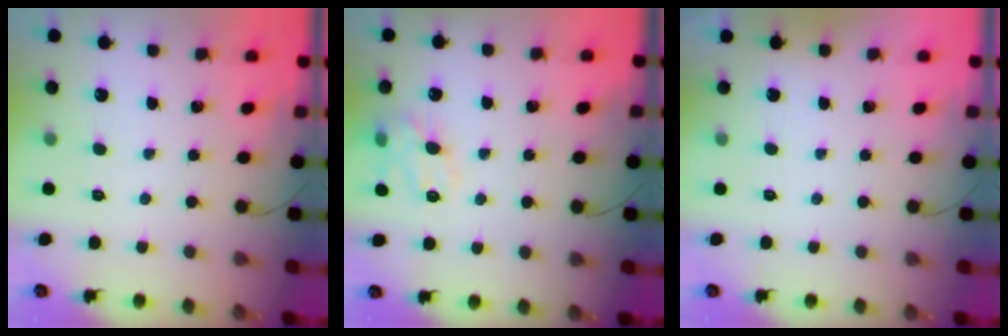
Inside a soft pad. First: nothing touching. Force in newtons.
{"total": 10.9, "press": 10.8, "slide": 1.5}
{"total": 1.9, "press": 1.9, "slide": 0.3}